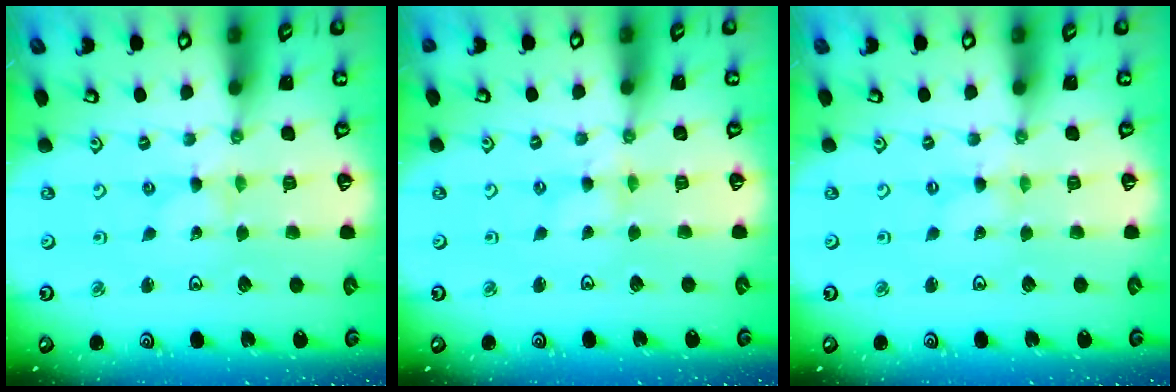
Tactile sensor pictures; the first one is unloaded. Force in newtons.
{"total": 0.9, "press": 0.8, "slide": 0.2}
{"total": 0.6, "press": 0.6, "slide": 0.1}